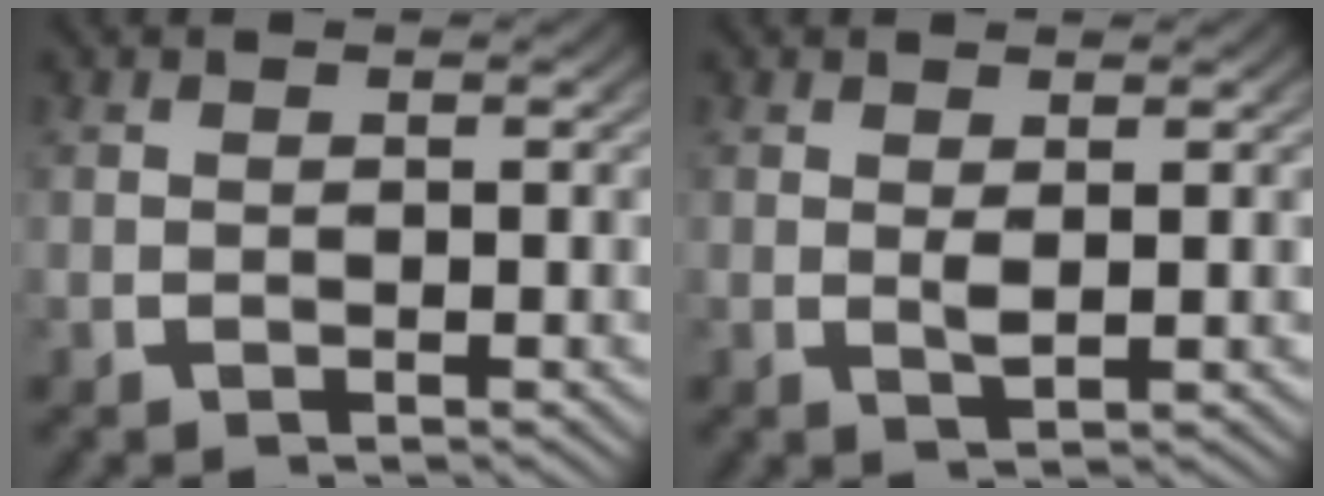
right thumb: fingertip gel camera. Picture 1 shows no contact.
{"total": 1.3, "force": [0.6, 0.4, 1.0], "torque": [-0.018, -0.002, 0.015]}